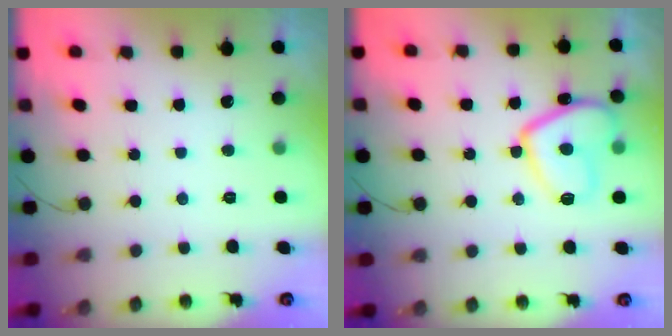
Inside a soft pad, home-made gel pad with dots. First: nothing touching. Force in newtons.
{"total": 12.6, "press": 12.6, "slide": 1.2}